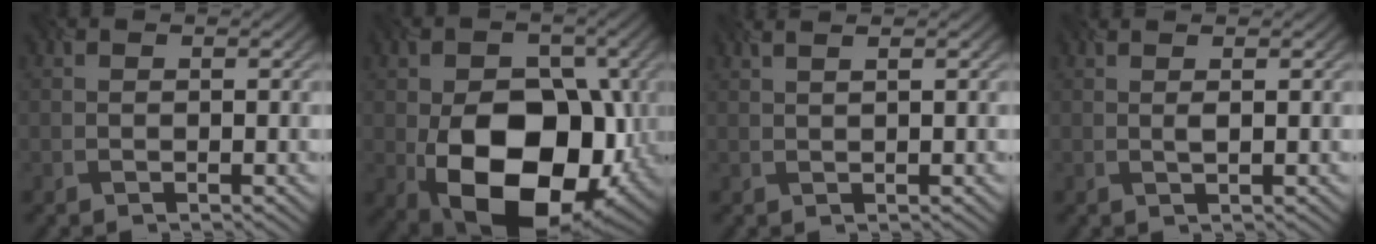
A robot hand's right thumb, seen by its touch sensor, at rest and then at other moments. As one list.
[{"total": 16.0, "force": [-4.1, 10.6, 11.3], "torque": [-0.172, -0.031, -0.057]}, {"total": 1.6, "force": [0.9, 0.3, 1.3], "torque": [-0.014, 0.005, 0.010]}, {"total": 1.3, "force": [0.5, 0.2, 1.2], "torque": [-0.021, 0.003, 0.007]}]